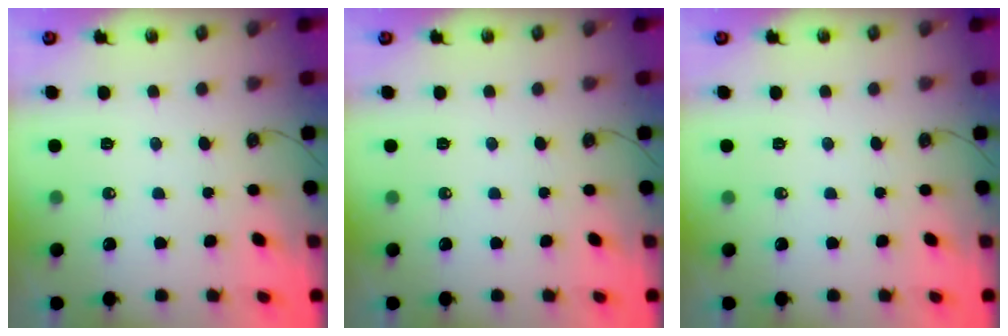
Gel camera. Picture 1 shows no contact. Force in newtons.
{"total": 0.0}
{"total": 0.0}